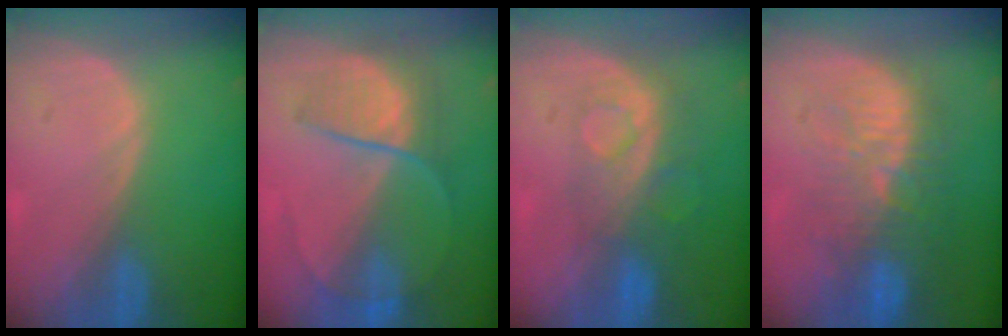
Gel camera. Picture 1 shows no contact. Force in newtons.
{"total": 6.7, "press": 6.5, "slide": 1.7}
{"total": 8.5, "press": 7.1, "slide": 4.8}
{"total": 10.7, "press": 9.6, "slide": 4.8}